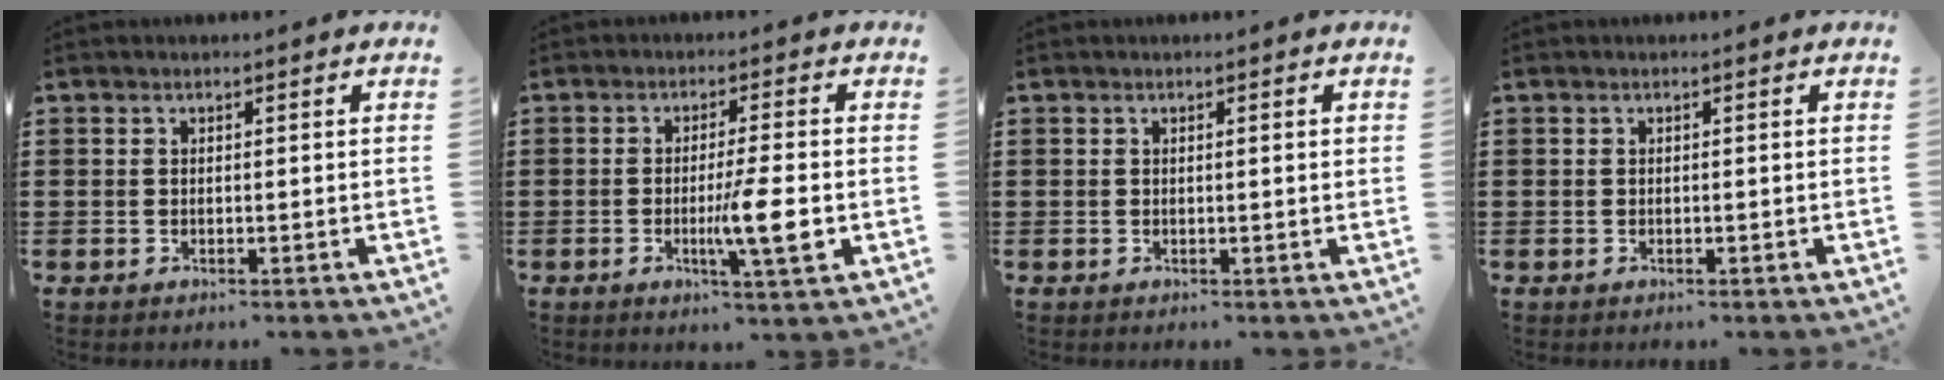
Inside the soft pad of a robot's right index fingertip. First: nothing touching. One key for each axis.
{"total": 7.7, "fx": -1.7, "fy": 0.5, "fz": 7.5, "tx": -0.128, "ty": -0.013, "tz": -0.029}
{"total": 0.7, "fx": 0.1, "fy": 0.0, "fz": 0.7, "tx": -0.011, "ty": -0.001, "tz": 0.001}
{"total": 0.0}